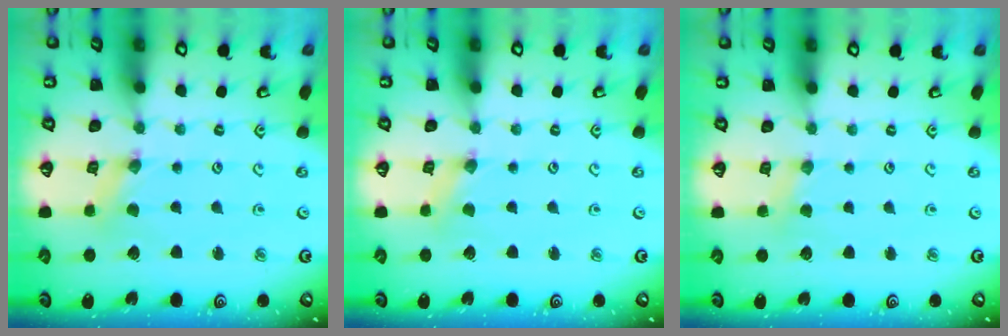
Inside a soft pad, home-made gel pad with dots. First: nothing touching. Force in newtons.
{"total": 0.0}
{"total": 2.1, "press": 2.1, "slide": 0.3}